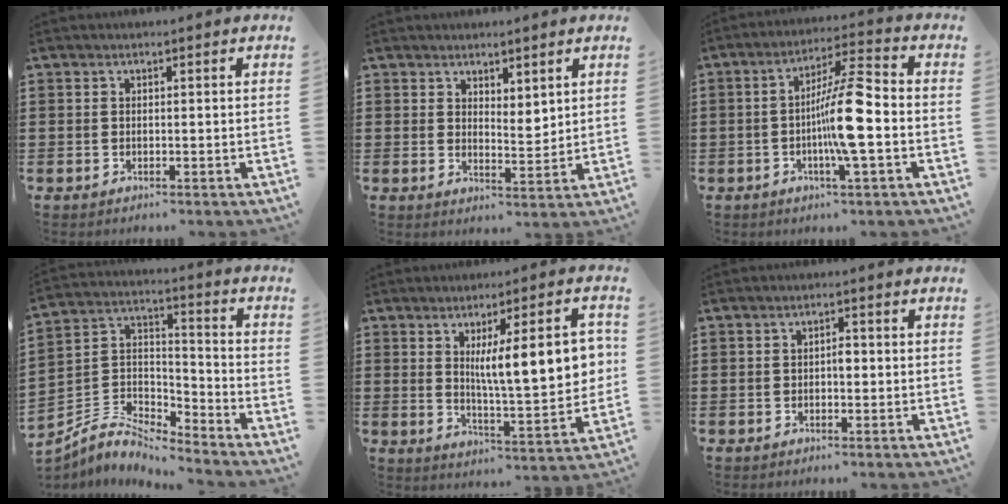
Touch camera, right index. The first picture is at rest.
{"total": 3.0, "force": [2.7, 1.2, 0.5], "torque": [-0.008, -0.003, 0.050]}
{"total": 10.5, "force": [-1.8, 1.1, 10.3], "torque": [-0.194, -0.006, -0.040]}
{"total": 5.2, "force": [-4.9, 1.5, 1.0], "torque": [-0.040, -0.005, -0.105]}
{"total": 11.9, "force": [2.6, 2.6, 11.3], "torque": [-0.175, -0.004, 0.038]}
{"total": 1.5, "force": [-0.2, 0.6, 1.4], "torque": [-0.025, 0.001, -0.004]}